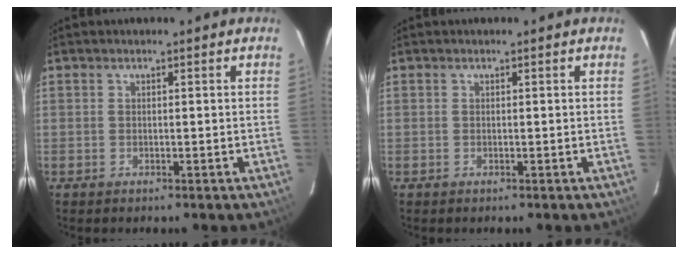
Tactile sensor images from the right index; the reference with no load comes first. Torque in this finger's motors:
{"motor_torque": [-0.02, 0.10, 0.01, 0.00]}